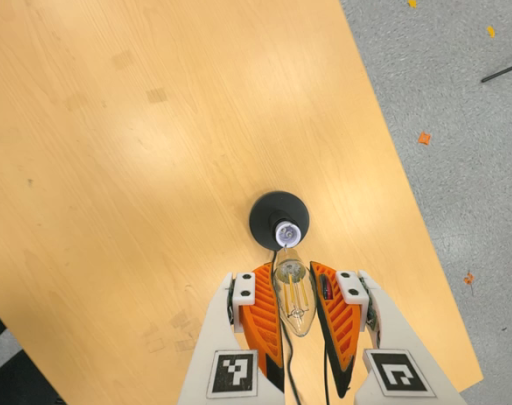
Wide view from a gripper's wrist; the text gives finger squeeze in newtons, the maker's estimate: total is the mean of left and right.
{"total": 18.7, "left": 20.6, "right": 16.7}